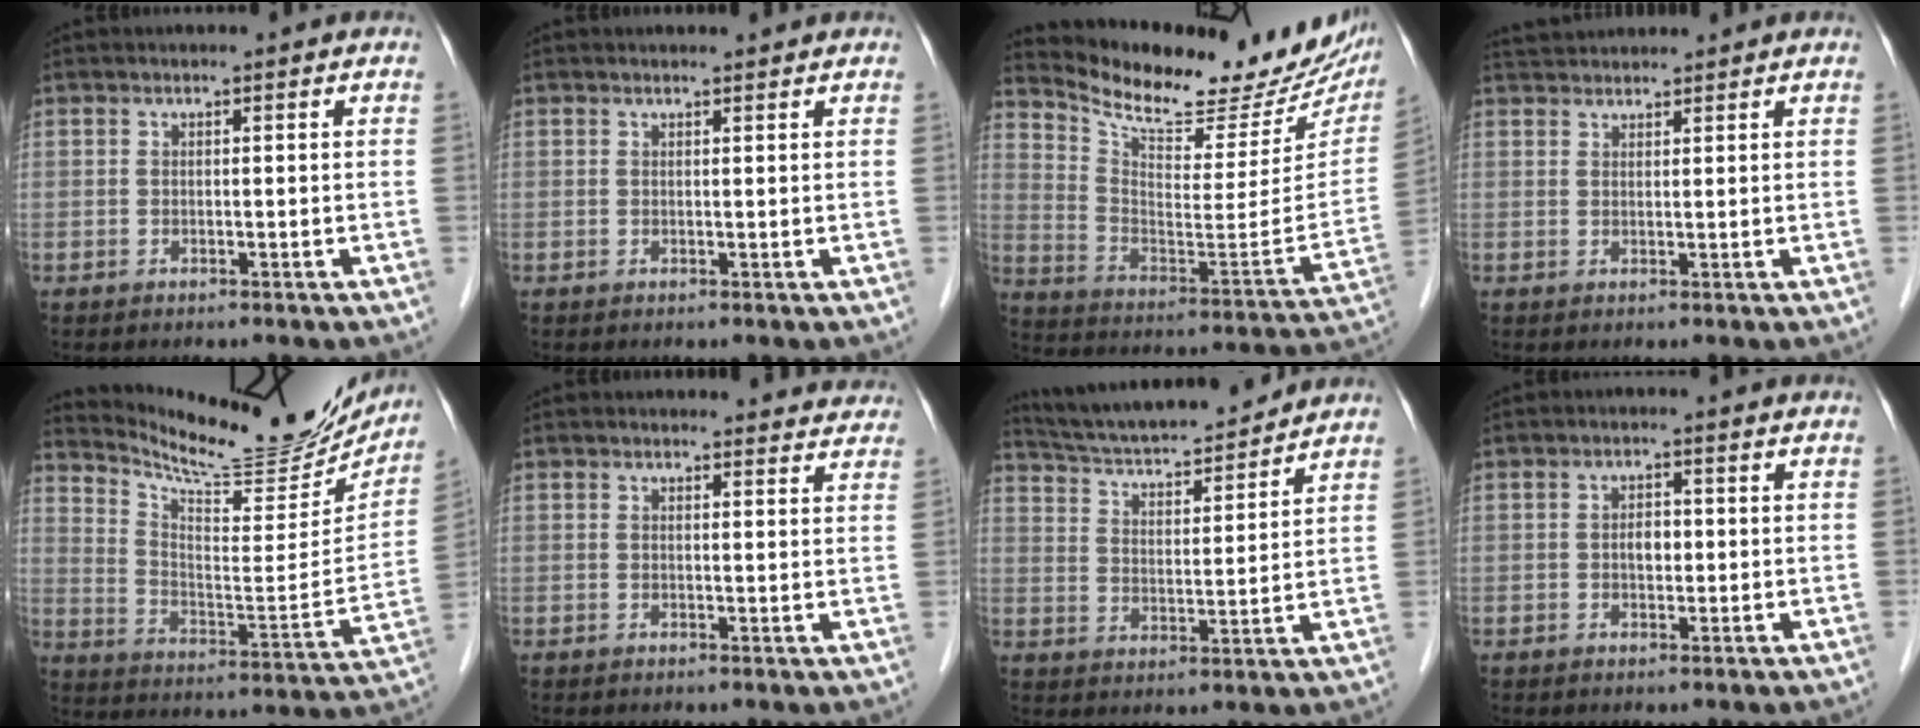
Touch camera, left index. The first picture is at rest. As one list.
[{"total": 1.7, "force": [1.7, 0.2, 0.2], "torque": [-0.011, 0.004, 0.023]}, {"total": 24.1, "force": [21.1, 5.6, 10.1], "torque": [-0.164, -0.057, 0.296]}, {"total": 5.0, "force": [4.9, 0.9, 1.0], "torque": [-0.019, 0.040, 0.082]}, {"total": 20.5, "force": [19.4, 3.4, 5.7], "torque": [-0.104, -0.061, 0.279]}, {"total": 8.4, "force": [8.1, 2.2, 0.8], "torque": [0.025, -0.001, 0.062]}, {"total": 15.6, "force": [14.5, 2.0, 5.5], "torque": [-0.097, 0.014, 0.234]}, {"total": 2.1, "force": [0.0, 1.3, 1.6], "torque": [-0.027, 0.004, 0.000]}]